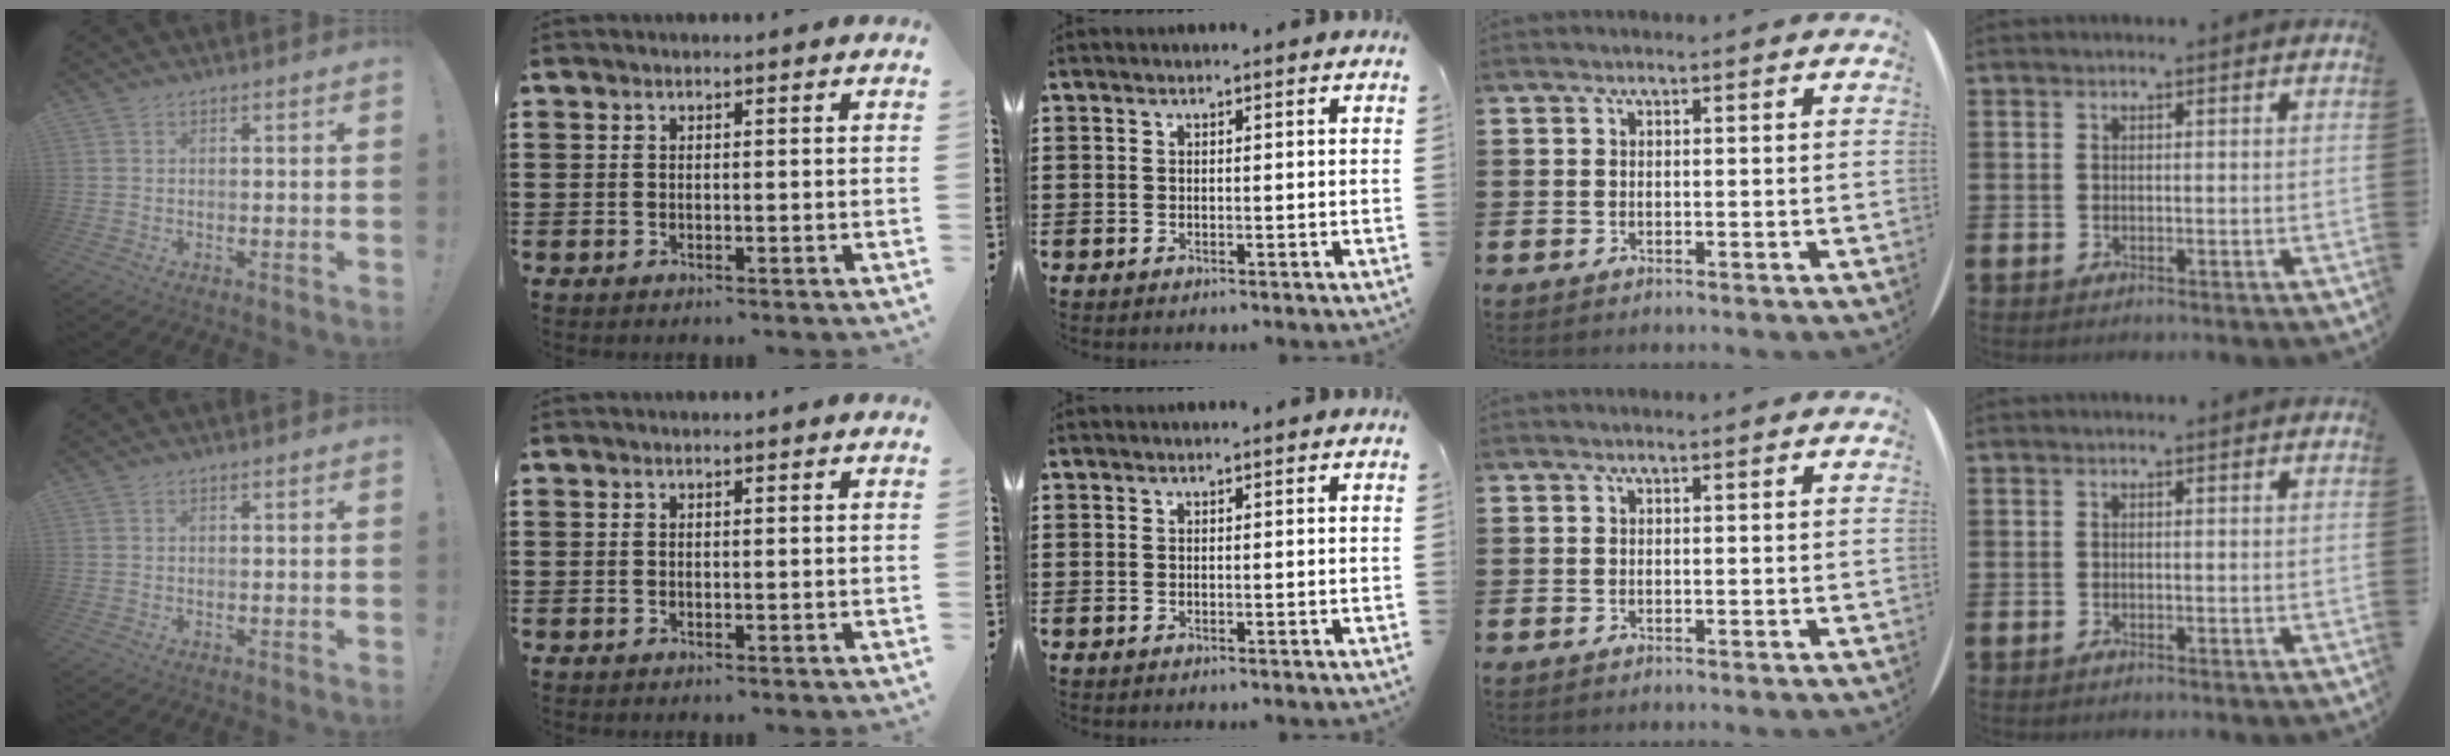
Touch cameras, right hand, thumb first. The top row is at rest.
{}